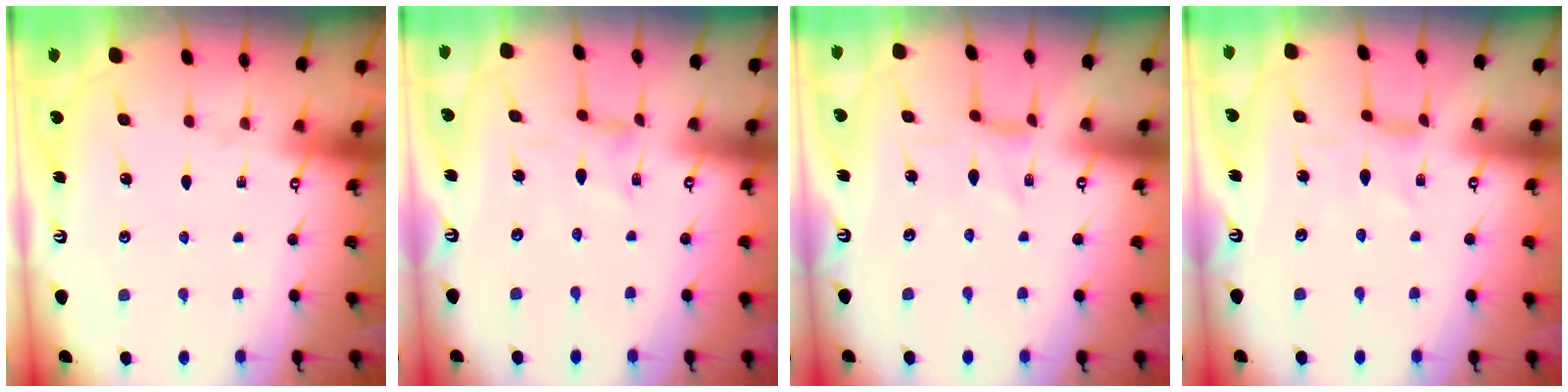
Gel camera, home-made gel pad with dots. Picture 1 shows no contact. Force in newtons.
{"total": 0.8, "press": 0.7, "slide": 0.2}
{"total": 0.8, "press": 0.7, "slide": 0.3}
{"total": 1.4, "press": 1.4, "slide": 0.2}